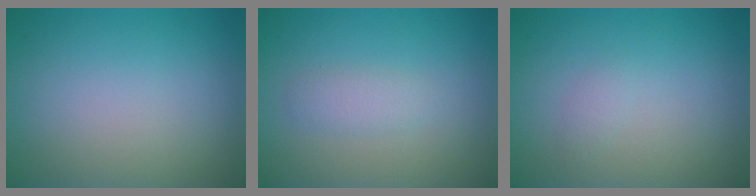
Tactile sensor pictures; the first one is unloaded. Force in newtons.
{"total": 1.5, "press": 1.5, "slide": 0.0}
{"total": 0.7, "press": 0.7, "slide": 0.1}